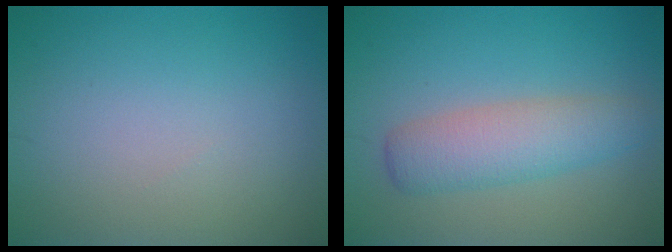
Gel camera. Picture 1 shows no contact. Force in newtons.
{"total": 4.2, "press": 4.2, "slide": 0.1}